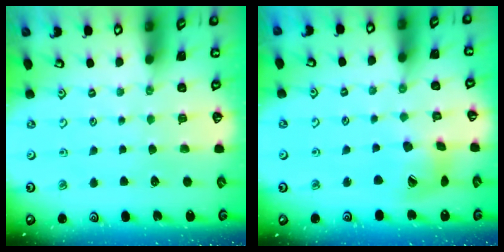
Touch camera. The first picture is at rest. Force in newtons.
{"total": 14.7, "press": 14.5, "slide": 2.1}